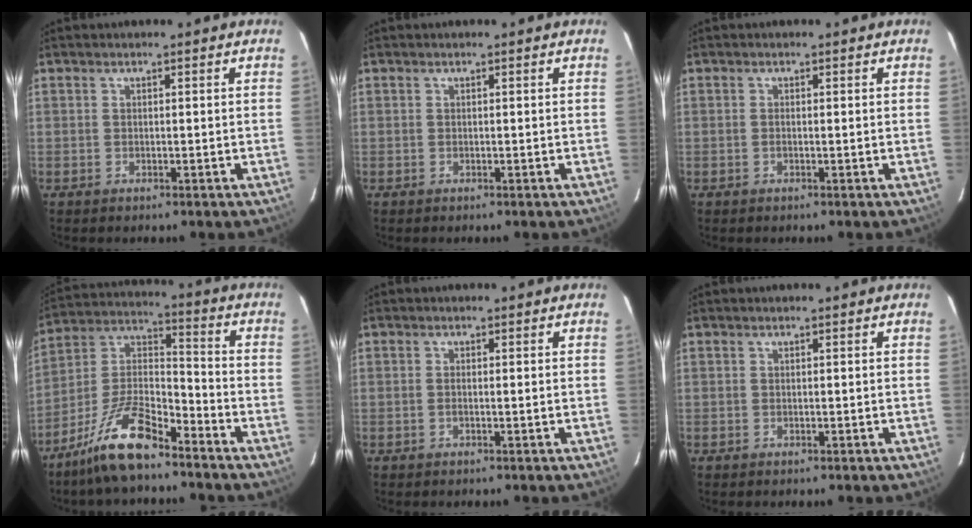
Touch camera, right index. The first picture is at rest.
{"total": 0.0}
{"total": 0.6, "force": [-0.1, 0.0, 0.6], "torque": [-0.013, 0.000, -0.002]}
{"total": 12.7, "force": [-9.5, 2.9, 7.9], "torque": [-0.164, 0.007, -0.181]}
{"total": 0.9, "force": [-0.2, 0.0, 0.9], "torque": [-0.016, 0.000, -0.003]}
{"total": 0.0}